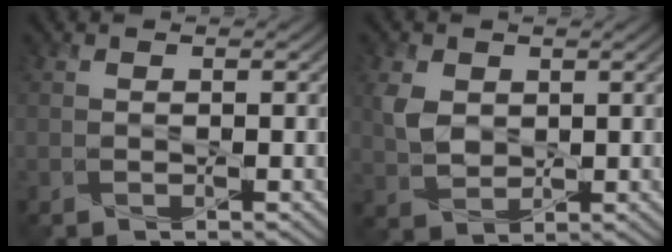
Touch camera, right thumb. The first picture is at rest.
{"total": 4.1, "force": [1.1, 3.1, 2.5], "torque": [-0.068, -0.002, 0.025]}